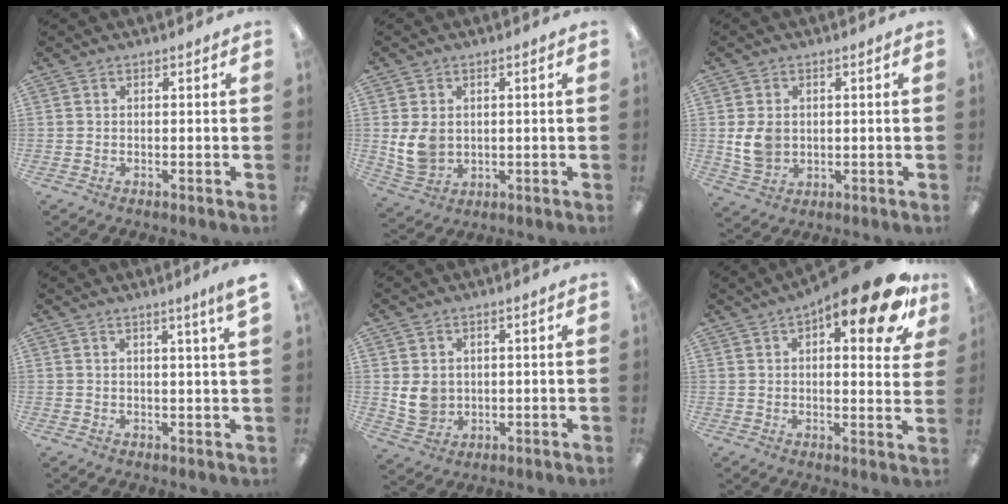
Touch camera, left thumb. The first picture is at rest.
{"total": 6.4, "force": [0.8, 5.4, 3.4], "torque": [-0.080, 0.002, 0.019]}
{"total": 6.2, "force": [0.5, 5.2, 3.3], "torque": [-0.062, 0.002, 0.009]}
{"total": 3.3, "force": [2.4, -0.6, 2.1], "torque": [-0.036, -0.010, 0.039]}
{"total": 5.7, "force": [1.0, 5.1, 2.2], "torque": [-0.040, 0.003, 0.021]}
{"total": 17.6, "force": [10.1, 5.4, 13.4], "torque": [-0.186, -0.055, 0.154]}